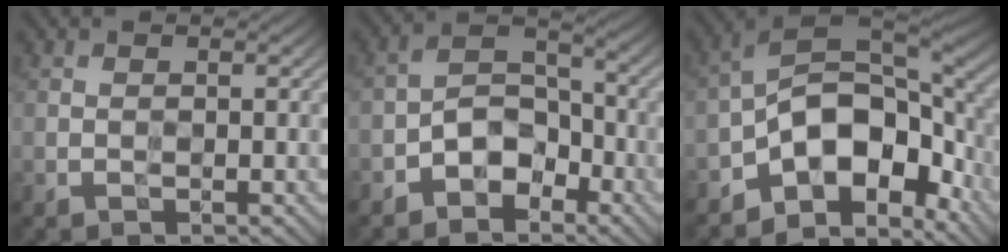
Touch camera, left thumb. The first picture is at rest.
{"total": 5.9, "force": [-3.5, 3.7, 3.1], "torque": [-0.052, 0.011, -0.074]}
{"total": 13.0, "force": [-4.4, 7.5, 9.7], "torque": [-0.163, -0.007, -0.081]}